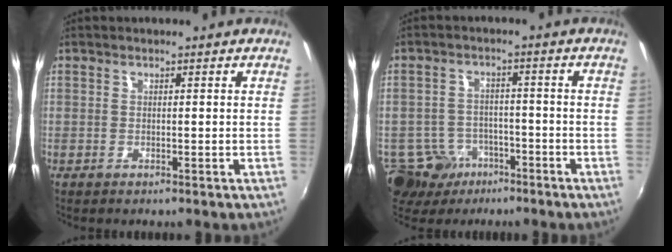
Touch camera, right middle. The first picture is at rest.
{"total": 8.1, "force": [-5.0, 6.1, 1.8], "torque": [-0.055, 0.013, -0.075]}